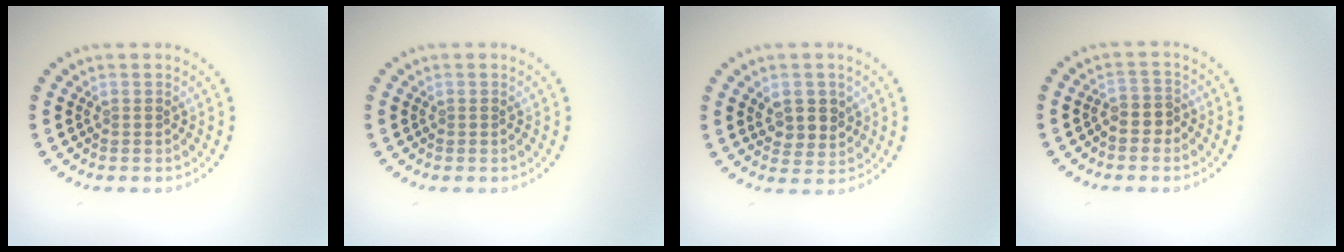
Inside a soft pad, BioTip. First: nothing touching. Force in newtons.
{"total": 0.0}
{"total": 2.9, "press": 2.8, "slide": 0.9}
{"total": 1.7, "press": 1.4, "slide": 1.0}